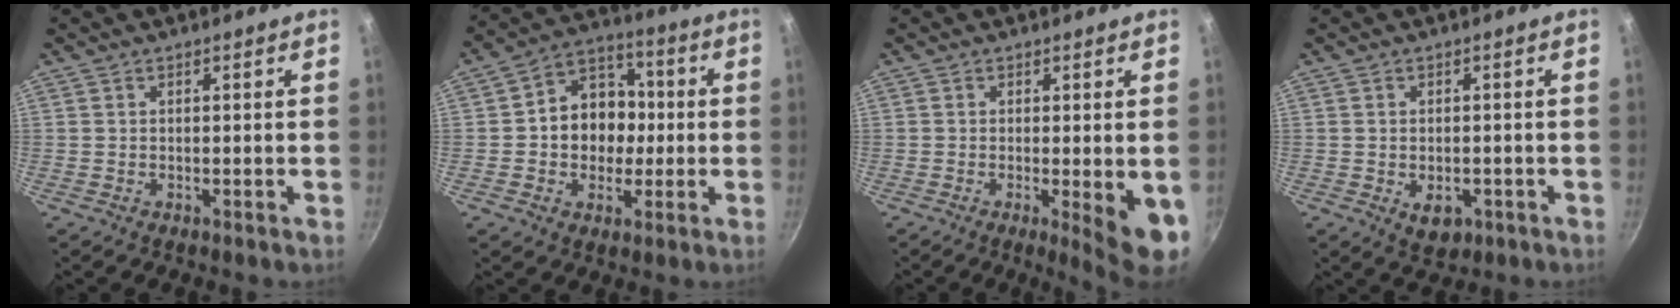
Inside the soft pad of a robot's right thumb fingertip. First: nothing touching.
{"total": 12.1, "force": [-0.4, 10.1, 6.7], "torque": [-0.053, 0.026, -0.023]}
{"total": 8.1, "force": [-1.7, 1.6, 7.7], "torque": [-0.092, -0.010, -0.016]}
{"total": 4.4, "force": [-1.5, 3.0, 2.9], "torque": [-0.034, 0.002, -0.012]}